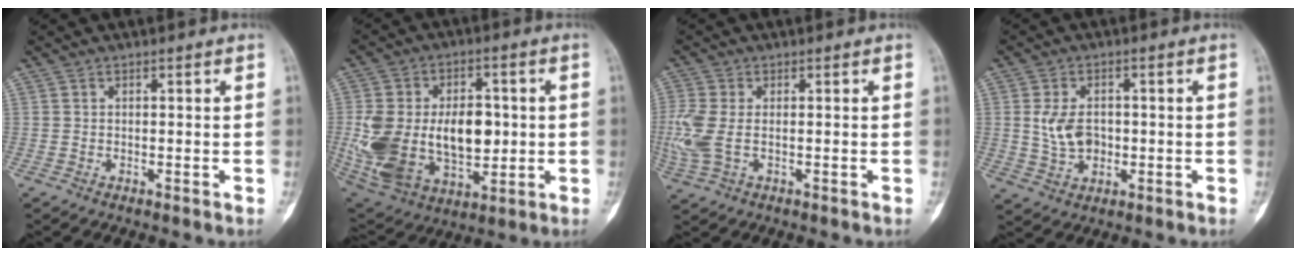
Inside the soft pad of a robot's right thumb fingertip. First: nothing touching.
{"total": 23.3, "force": [-0.1, 14.8, 18.1], "torque": [-0.337, -0.001, 0.027]}
{"total": 6.8, "force": [-0.4, 3.9, 5.6], "torque": [-0.163, -0.004, -0.006]}
{"total": 6.9, "force": [0.1, 4.8, 4.9], "torque": [-0.081, 0.001, 0.009]}